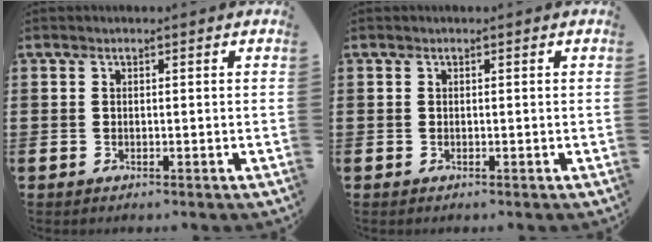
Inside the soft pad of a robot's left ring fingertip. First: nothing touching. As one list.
[{"total": 0.0}]